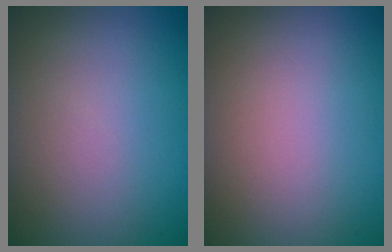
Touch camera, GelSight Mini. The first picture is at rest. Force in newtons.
{"total": 0.0}